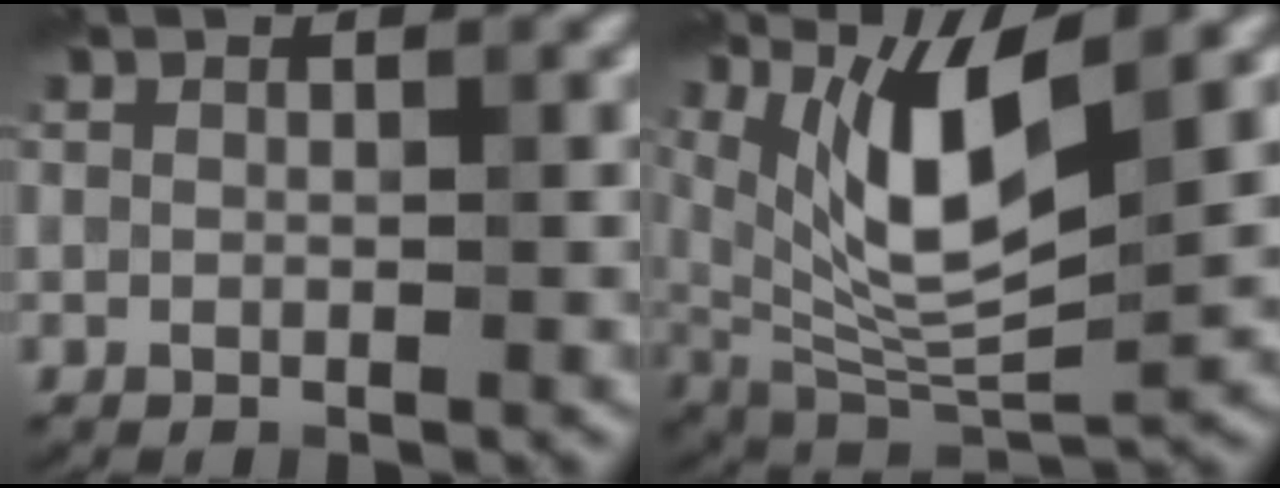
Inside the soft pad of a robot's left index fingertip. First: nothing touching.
{"total": 8.9, "force": [3.7, 2.6, 7.6], "torque": [-0.145, -0.014, 0.073]}